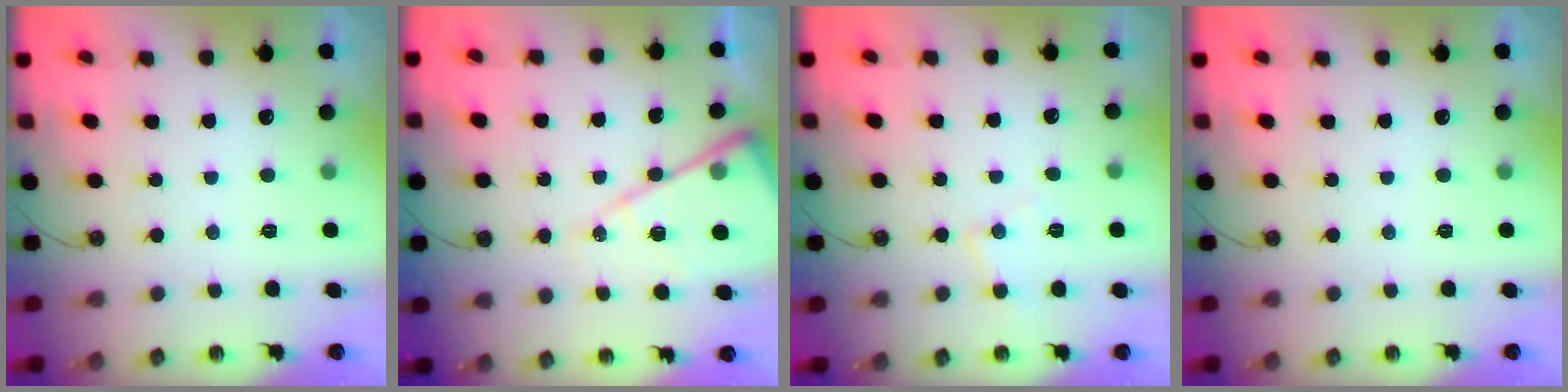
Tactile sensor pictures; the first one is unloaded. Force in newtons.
{"total": 16.2, "press": 16.1, "slide": 1.5}
{"total": 6.0, "press": 6.0, "slide": 0.4}
{"total": 0.0}